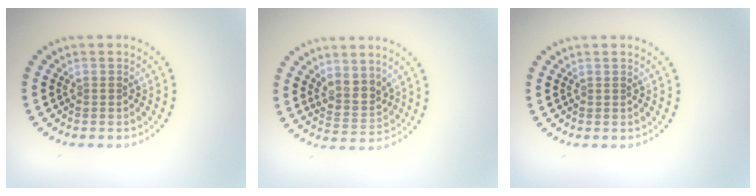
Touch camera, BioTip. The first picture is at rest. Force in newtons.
{"total": 2.5, "press": 2.1, "slide": 1.4}
{"total": 0.0}